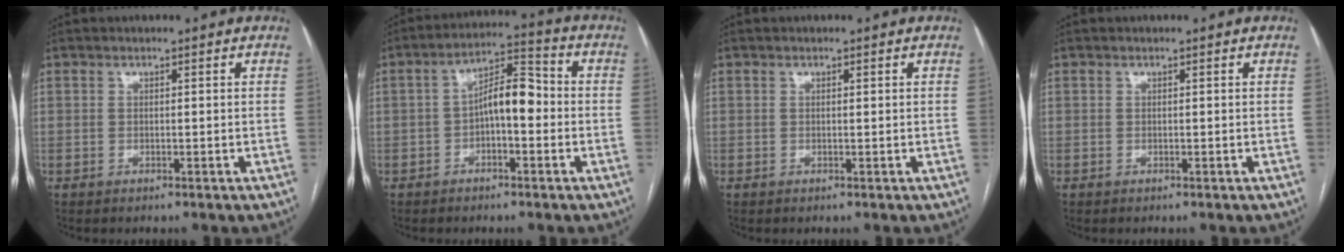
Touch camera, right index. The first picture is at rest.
{"total": 7.7, "force": [-1.0, 2.9, 7.0], "torque": [-0.123, 0.032, -0.019]}
{"total": 0.0}
{"total": 0.0}